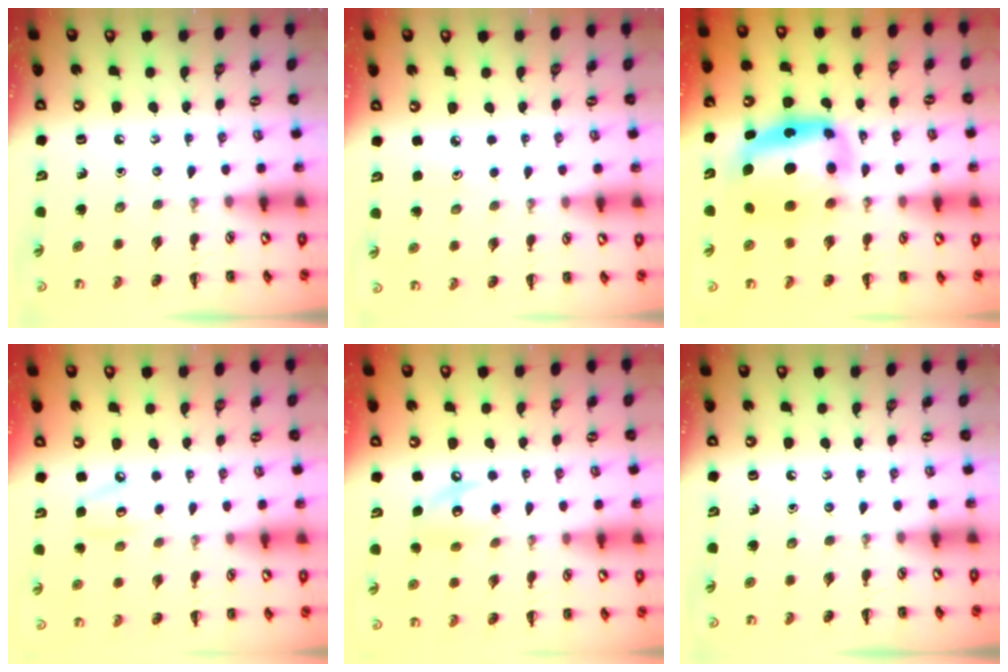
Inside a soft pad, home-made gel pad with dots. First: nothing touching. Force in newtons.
{"total": 4.0, "press": 3.8, "slide": 1.3}
{"total": 8.9, "press": 8.6, "slide": 2.5}
{"total": 4.2, "press": 4.1, "slide": 0.7}
{"total": 8.4, "press": 8.3, "slide": 1.0}
{"total": 0.0}